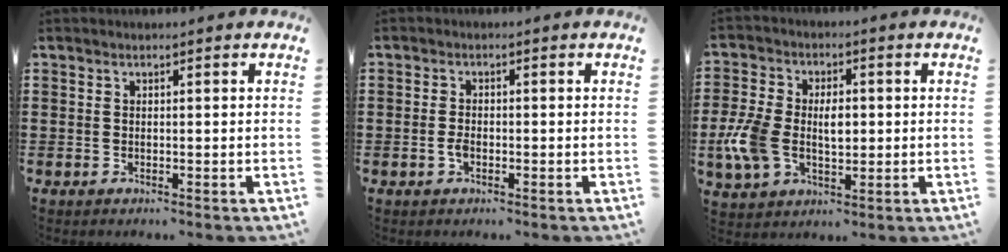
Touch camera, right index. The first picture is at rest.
{"total": 1.9, "force": [-0.7, 1.0, 1.5], "torque": [-0.036, -0.002, -0.014]}
{"total": 8.0, "force": [-0.5, 5.1, 6.1], "torque": [-0.148, 0.003, -0.015]}